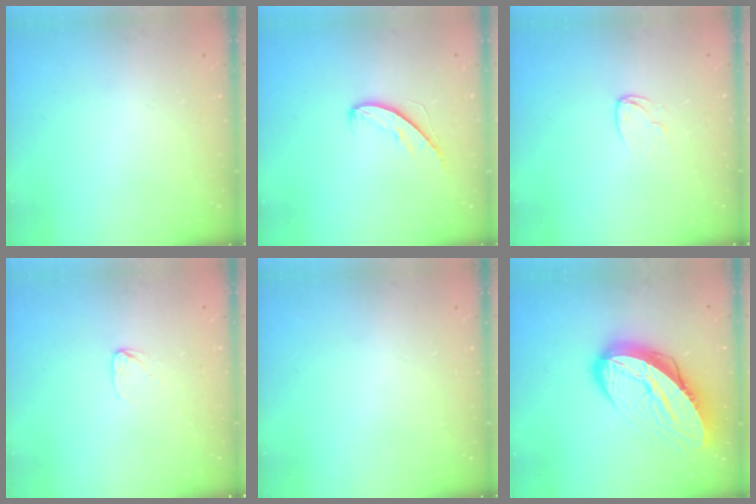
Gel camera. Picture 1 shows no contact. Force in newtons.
{"total": 5.7, "press": 5.7, "slide": 0.5}
{"total": 6.3, "press": 6.3, "slide": 0.6}
{"total": 3.5, "press": 3.5, "slide": 0.2}
{"total": 0.0}
{"total": 16.2, "press": 16.1, "slide": 1.3}